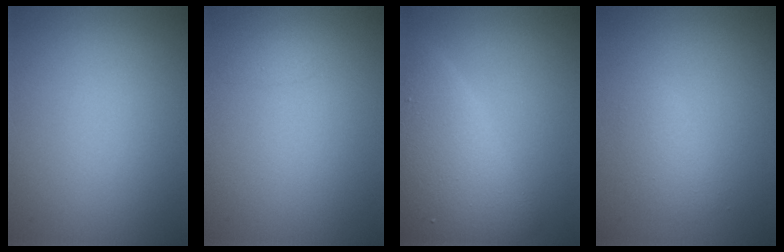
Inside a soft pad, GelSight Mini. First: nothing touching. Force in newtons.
{"total": 0.6, "press": 0.6, "slide": 0.1}
{"total": 7.2, "press": 7.2, "slide": 0.3}
{"total": 1.8, "press": 1.8, "slide": 0.2}